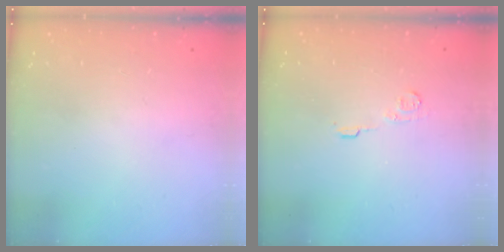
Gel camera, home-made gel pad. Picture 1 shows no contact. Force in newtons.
{"total": 4.2, "press": 4.2, "slide": 0.4}